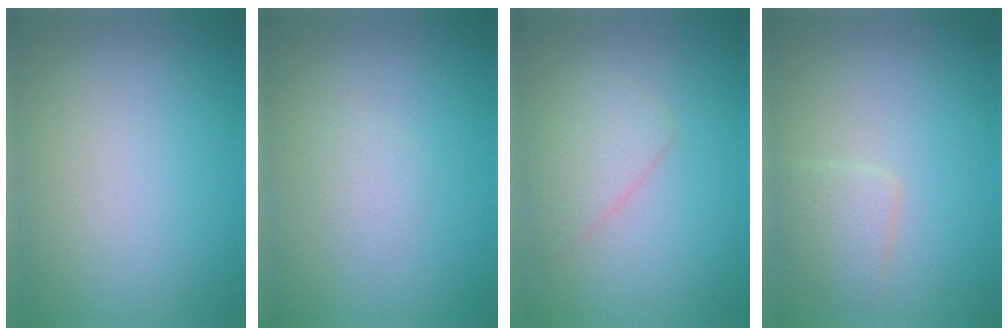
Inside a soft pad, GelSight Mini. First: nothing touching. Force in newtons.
{"total": 1.0, "press": 1.0, "slide": 0.1}
{"total": 2.4, "press": 2.4, "slide": 0.2}
{"total": 2.2, "press": 2.2, "slide": 0.1}